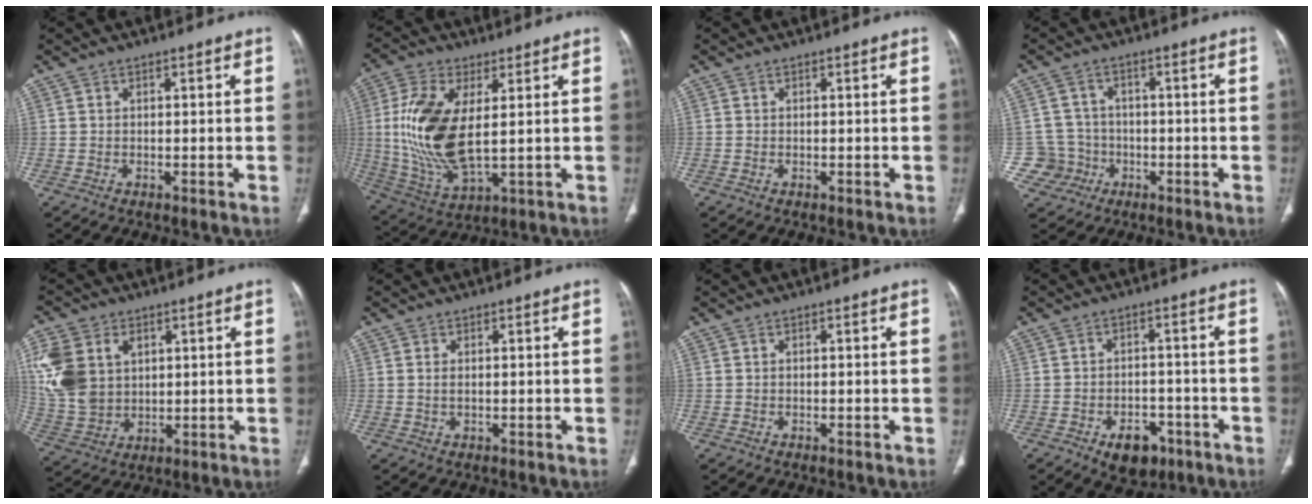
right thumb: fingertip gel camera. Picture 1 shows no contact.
{"total": 16.3, "force": [1.9, 7.5, 14.3], "torque": [-0.305, -0.013, 0.047]}
{"total": 0.0}
{"total": 6.5, "force": [-2.0, 6.2, 0.0], "torque": [0.028, 0.017, -0.033]}
{"total": 14.4, "force": [4.0, 10.8, 8.7], "torque": [-0.176, -0.003, 0.089]}
{"total": 0.9, "force": [0.1, 0.4, 0.7], "torque": [-0.017, 0.002, 0.005]}
{"total": 0.0}
{"total": 7.7, "force": [-4.1, 5.0, 4.3], "torque": [-0.037, 0.024, -0.053]}